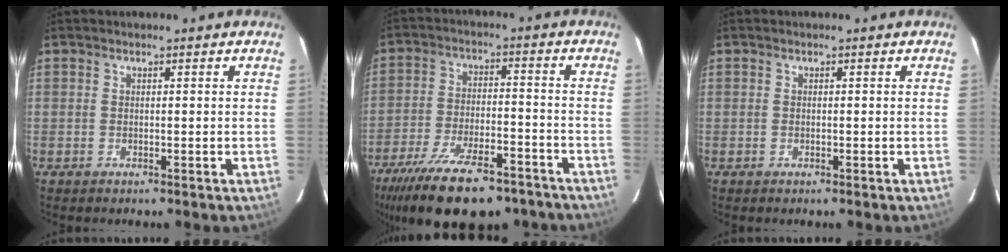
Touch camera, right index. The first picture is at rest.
{"total": 21.4, "force": [-16.2, 7.6, 11.8], "torque": [-0.236, -0.033, -0.242]}
{"total": 0.0}